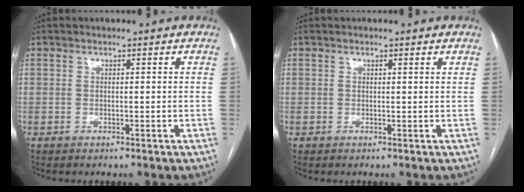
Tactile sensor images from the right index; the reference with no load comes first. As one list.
[{"total": 0.7, "force": [0.6, -0.1, 0.3], "torque": [-0.008, 0.004, 0.007]}]